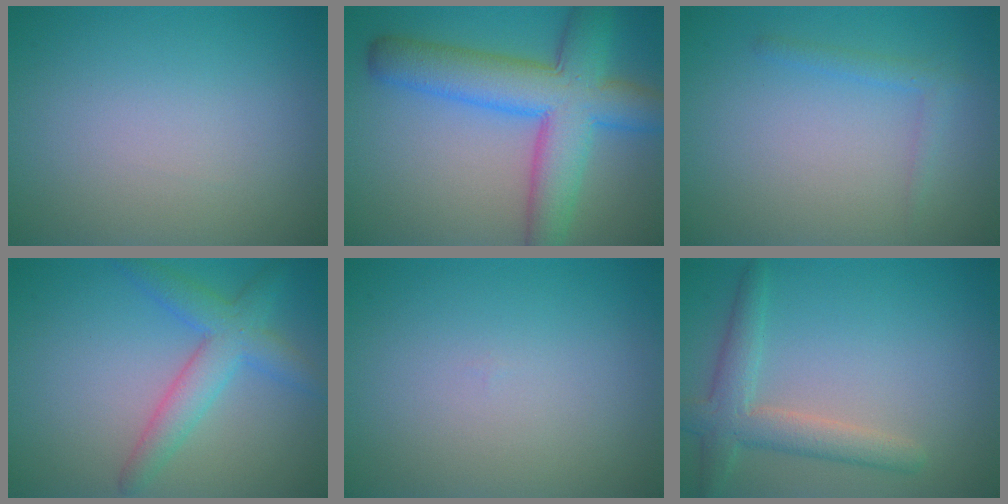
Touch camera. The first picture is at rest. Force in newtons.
{"total": 9.3, "press": 9.3, "slide": 0.3}
{"total": 1.3, "press": 1.3, "slide": 0.1}
{"total": 2.9, "press": 2.9, "slide": 0.2}
{"total": 0.0}
{"total": 3.6, "press": 3.6, "slide": 0.1}